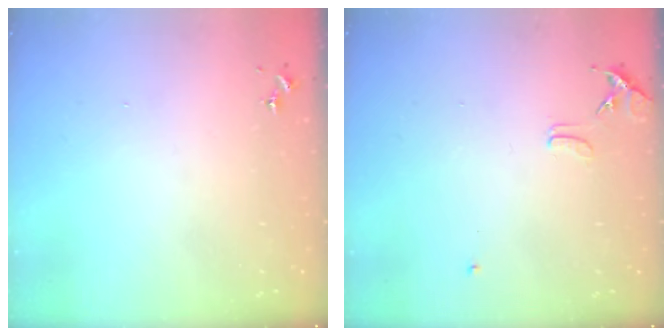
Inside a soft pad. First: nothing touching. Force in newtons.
{"total": 8.3, "press": 8.3, "slide": 0.7}